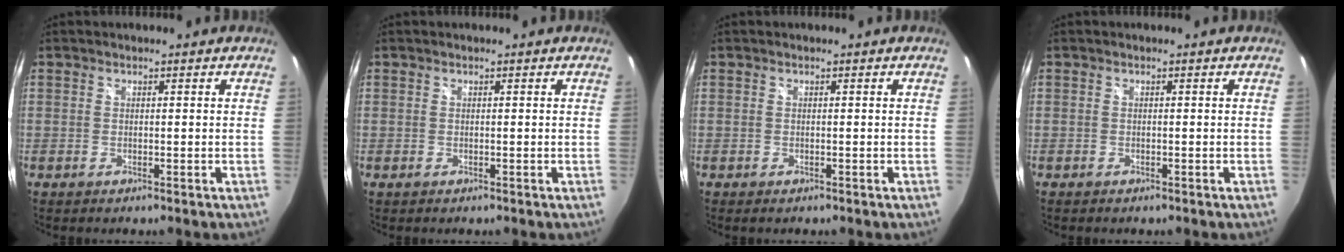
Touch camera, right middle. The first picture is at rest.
{"total": 0.0}
{"total": 0.6, "force": [0.0, -0.6, -0.1], "torque": [0.002, -0.005, -0.004]}
{"total": 0.6, "force": [-0.3, -0.4, 0.0], "torque": [-0.001, -0.004, -0.009]}